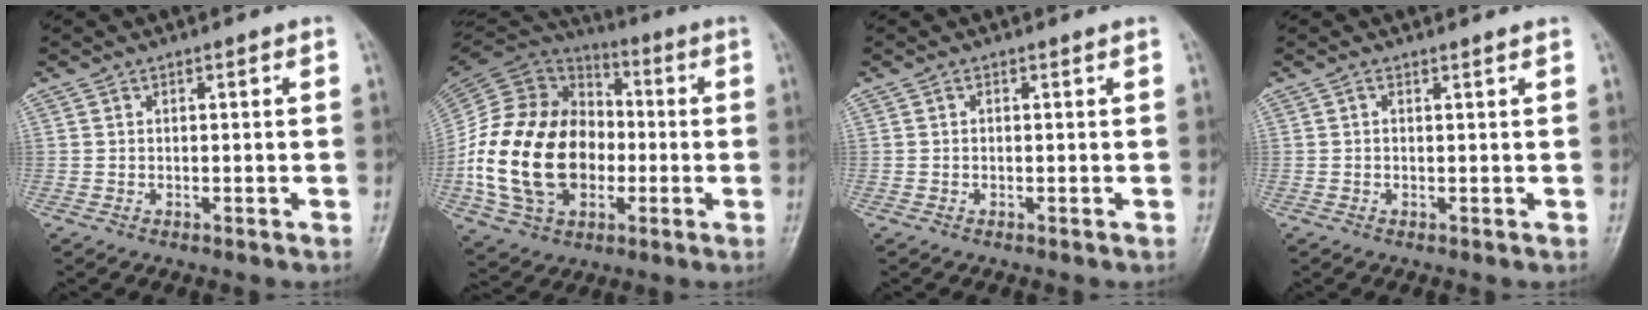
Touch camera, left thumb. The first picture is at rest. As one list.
[{"total": 24.8, "force": [-3.3, 18.0, 16.6], "torque": [-0.312, 0.023, -0.051]}, {"total": 0.0}, {"total": 0.8, "force": [0.6, -0.1, 0.6], "torque": [-0.016, 0.008, 0.013]}]